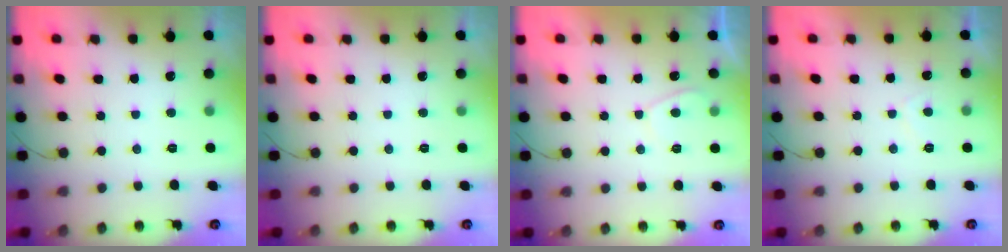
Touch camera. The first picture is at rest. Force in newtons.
{"total": 0.0}
{"total": 2.4, "press": 2.3, "slide": 0.7}
{"total": 2.1, "press": 2.0, "slide": 0.7}